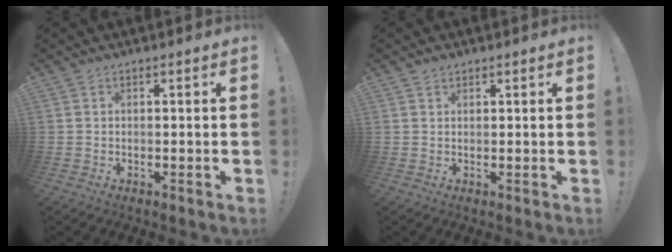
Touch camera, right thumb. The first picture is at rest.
{"total": 1.1, "force": [0.9, 0.6, 0.3], "torque": [-0.005, -0.002, 0.018]}